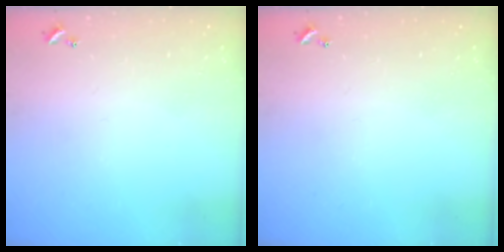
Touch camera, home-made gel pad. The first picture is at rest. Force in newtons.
{"total": 0.0}